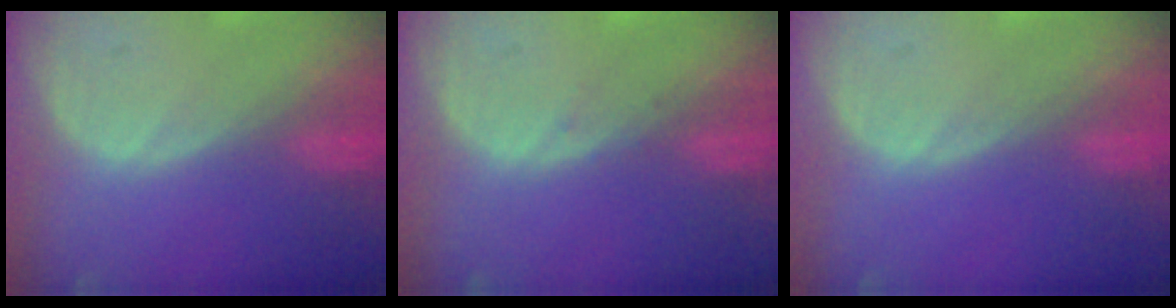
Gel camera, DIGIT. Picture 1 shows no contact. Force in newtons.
{"total": 0.6, "press": 0.3, "slide": 0.5}
{"total": 0.0}